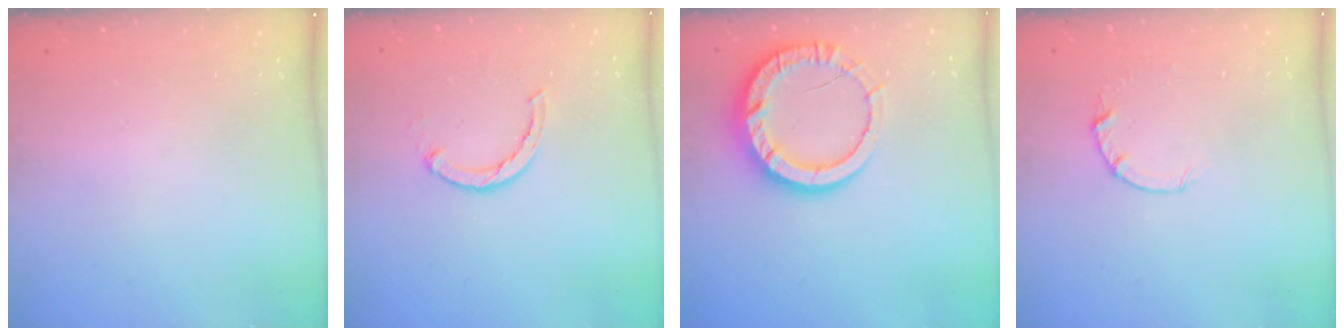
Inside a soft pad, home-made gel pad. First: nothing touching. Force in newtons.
{"total": 2.1, "press": 2.0, "slide": 0.4}
{"total": 12.0, "press": 11.9, "slide": 1.0}
{"total": 2.6, "press": 2.6, "slide": 0.4}